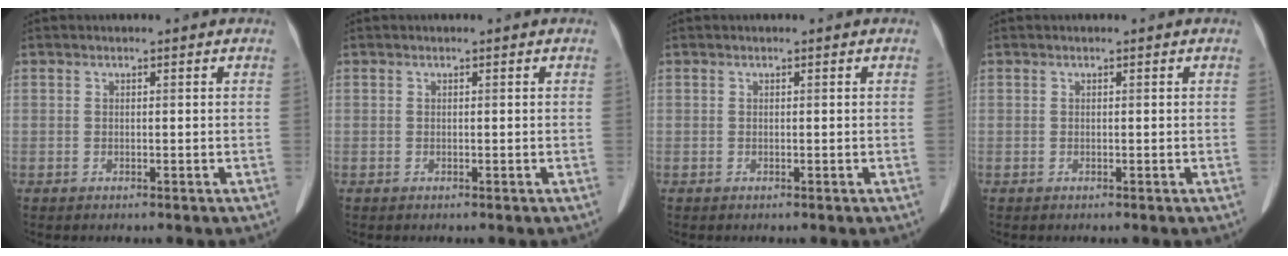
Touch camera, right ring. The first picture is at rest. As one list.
[{"total": 0.0}, {"total": 0.0}, {"total": 0.0}]